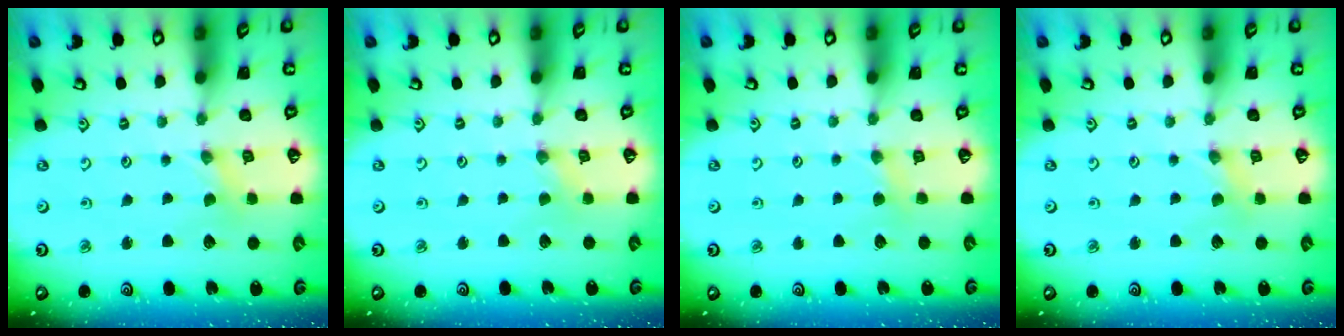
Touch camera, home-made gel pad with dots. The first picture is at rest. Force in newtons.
{"total": 0.0}
{"total": 3.7, "press": 3.6, "slide": 0.6}
{"total": 0.9, "press": 0.9, "slide": 0.2}